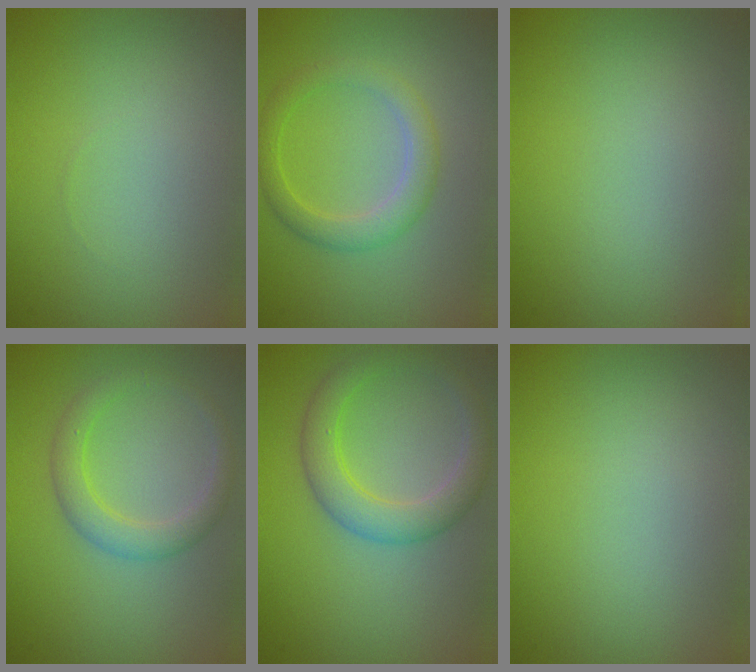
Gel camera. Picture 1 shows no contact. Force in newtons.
{"total": 3.0, "press": 3.0, "slide": 0.1}
{"total": 0.0}
{"total": 2.8, "press": 2.8, "slide": 0.1}
{"total": 4.0, "press": 4.0, "slide": 0.2}
{"total": 0.0}